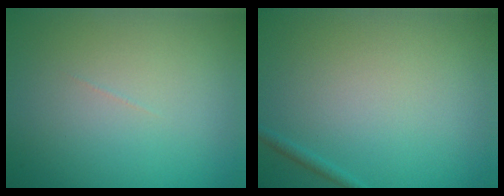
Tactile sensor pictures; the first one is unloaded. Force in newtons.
{"total": 0.6, "press": 0.6, "slide": 0.1}